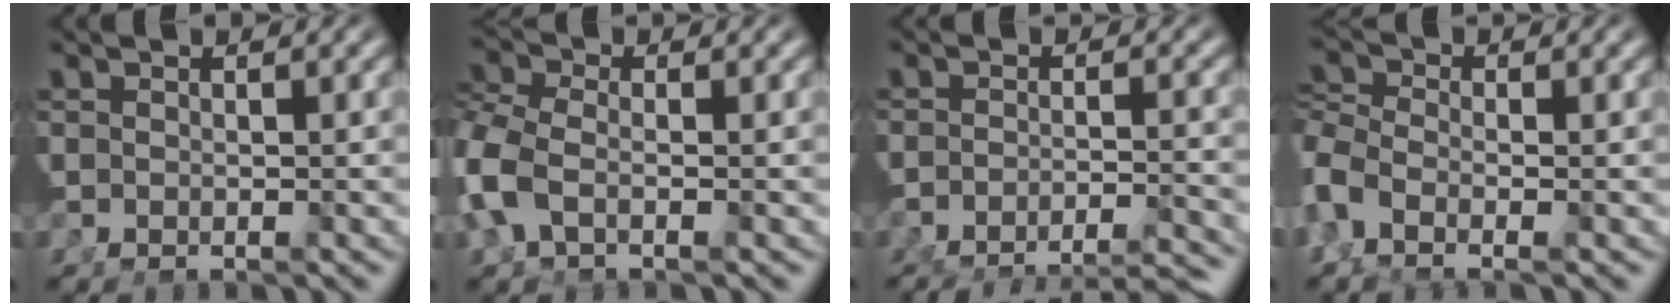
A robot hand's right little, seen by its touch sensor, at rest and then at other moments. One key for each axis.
{"total": 3.6, "fx": -0.5, "fy": 2.5, "fz": 2.6, "tx": -0.082, "ty": -0.017, "tz": 0.000}
{"total": 11.1, "fx": -10.4, "fy": 3.2, "fz": 2.5, "tx": -0.020, "ty": -0.024, "tz": -0.156}
{"total": 3.2, "fx": -1.0, "fy": 2.1, "fz": 2.2, "tx": -0.065, "ty": -0.014, "tz": -0.013}